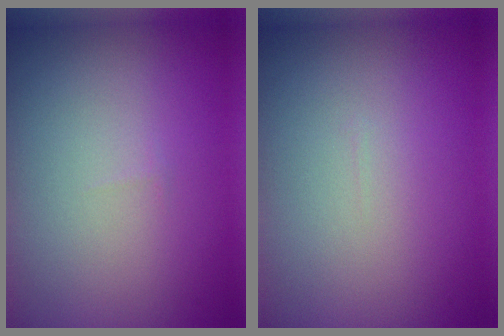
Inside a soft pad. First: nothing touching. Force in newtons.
{"total": 0.0}